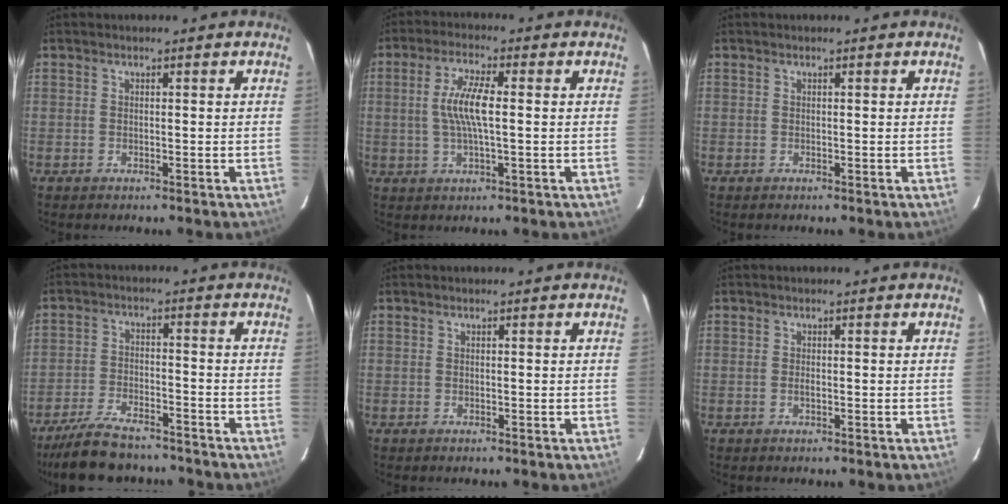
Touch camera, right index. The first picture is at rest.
{"total": 7.2, "force": [0.3, 1.4, 7.1], "torque": [-0.136, 0.003, 0.007]}
{"total": 0.0}
{"total": 13.0, "force": [-11.1, 4.2, 5.4], "torque": [-0.128, -0.005, -0.179]}
{"total": 0.0}
{"total": 0.7, "force": [-0.2, 0.3, 0.6], "torque": [-0.010, -0.001, -0.004]}